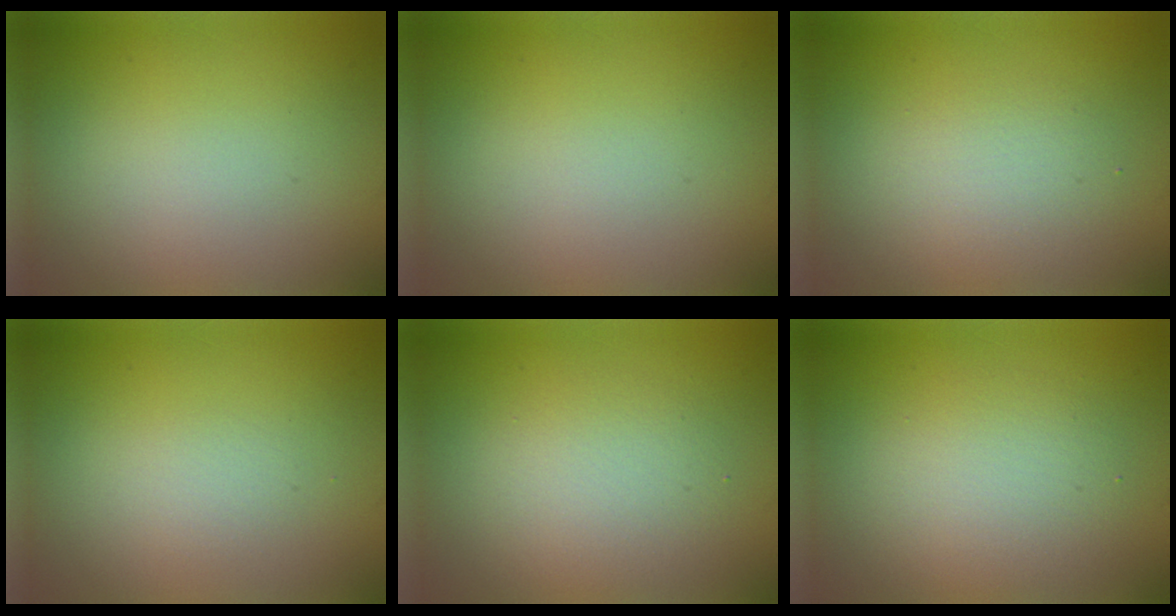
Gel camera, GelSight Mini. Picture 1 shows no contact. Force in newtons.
{"total": 0.0}
{"total": 2.5, "press": 2.5, "slide": 0.1}
{"total": 1.0, "press": 0.9, "slide": 0.1}
{"total": 3.1, "press": 3.1, "slide": 0.2}
{"total": 3.5, "press": 3.5, "slide": 0.1}